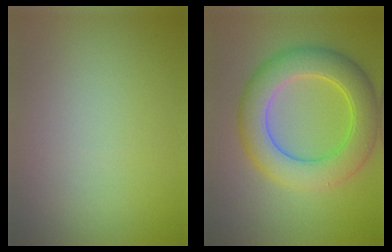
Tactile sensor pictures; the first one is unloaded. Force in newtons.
{"total": 7.3, "press": 7.3, "slide": 0.2}